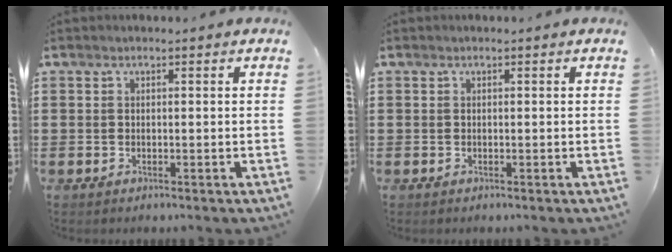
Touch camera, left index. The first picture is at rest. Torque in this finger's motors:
{"motor_torque": [0.00, 0.00, -0.01, 0.01]}